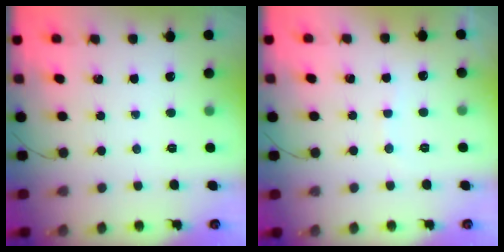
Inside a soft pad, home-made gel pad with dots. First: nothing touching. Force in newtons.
{"total": 4.8, "press": 4.8, "slide": 0.7}